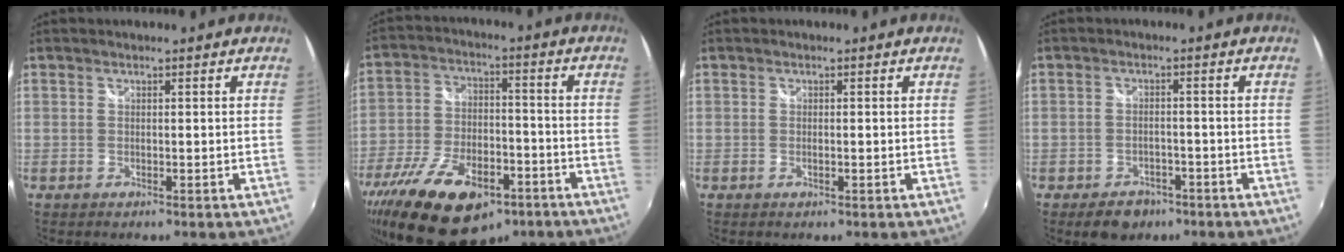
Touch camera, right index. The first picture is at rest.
{"total": 21.8, "force": [-13.5, 10.8, 13.3], "torque": [-0.278, -0.027, -0.217]}
{"total": 0.8, "force": [-0.2, 0.1, 0.8], "torque": [-0.016, 0.000, -0.004]}
{"total": 6.1, "force": [-4.2, 3.8, 2.4], "torque": [-0.058, -0.005, -0.053]}